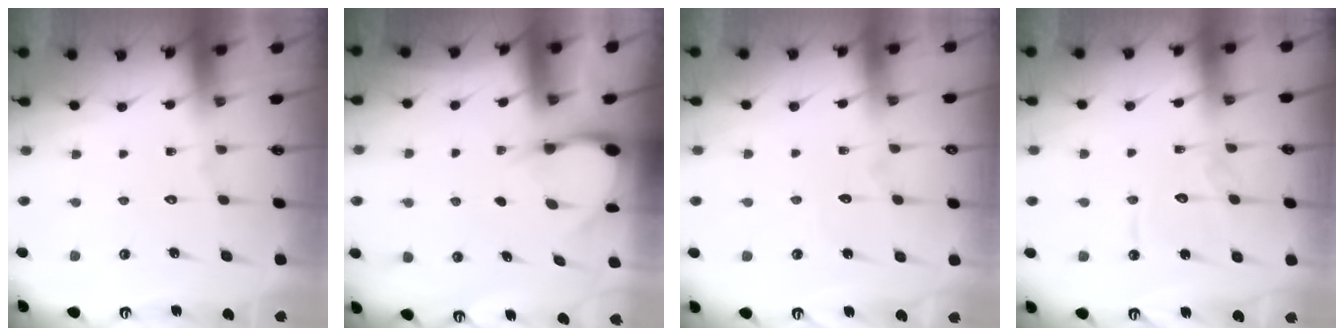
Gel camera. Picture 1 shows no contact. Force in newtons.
{"total": 3.1, "press": 3.1, "slide": 0.2}
{"total": 2.9, "press": 2.9, "slide": 0.3}
{"total": 7.8, "press": 7.7, "slide": 0.6}